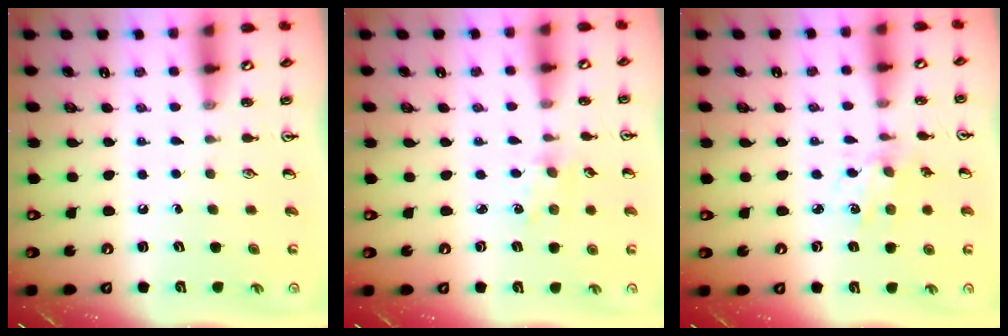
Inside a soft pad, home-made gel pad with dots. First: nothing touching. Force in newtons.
{"total": 1.5, "press": 1.5, "slide": 0.3}
{"total": 1.9, "press": 1.8, "slide": 0.5}